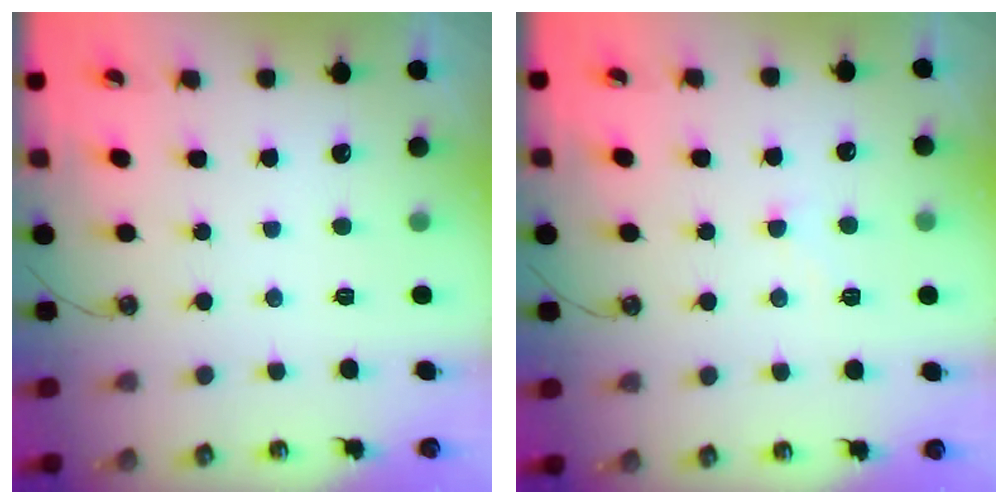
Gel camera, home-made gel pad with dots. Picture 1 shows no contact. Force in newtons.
{"total": 1.8, "press": 1.7, "slide": 0.5}